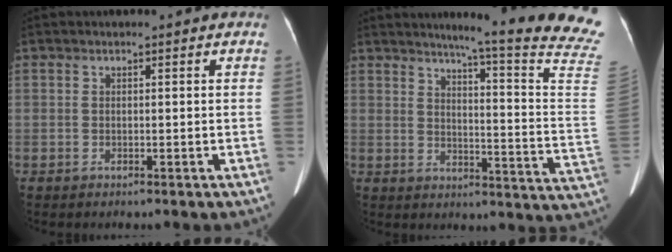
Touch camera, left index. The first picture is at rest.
{"total": 21.6, "force": [18.5, -2.0, 10.9], "torque": [-0.146, -0.113, 0.210]}